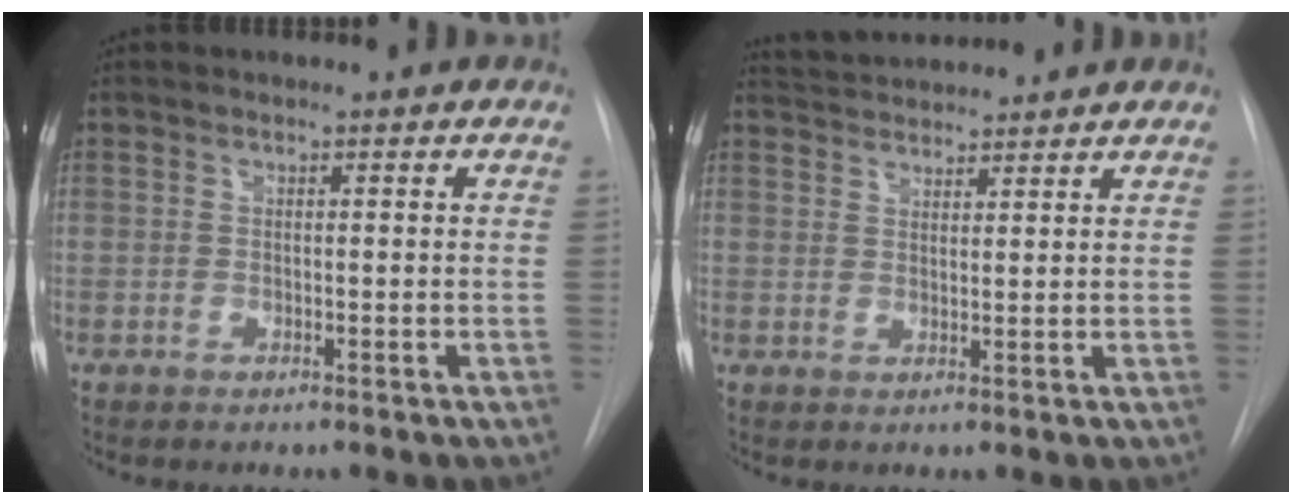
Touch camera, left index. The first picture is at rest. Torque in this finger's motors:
{"motor_torque": [-0.46, -1.11, 0.14, 0.04]}